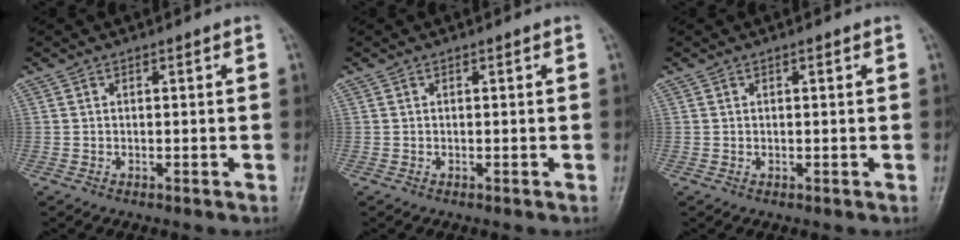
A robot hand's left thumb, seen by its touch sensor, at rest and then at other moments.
{"total": 0.0}
{"total": 0.5, "force": [0.3, 0.2, 0.4], "torque": [-0.005, -0.001, 0.005]}